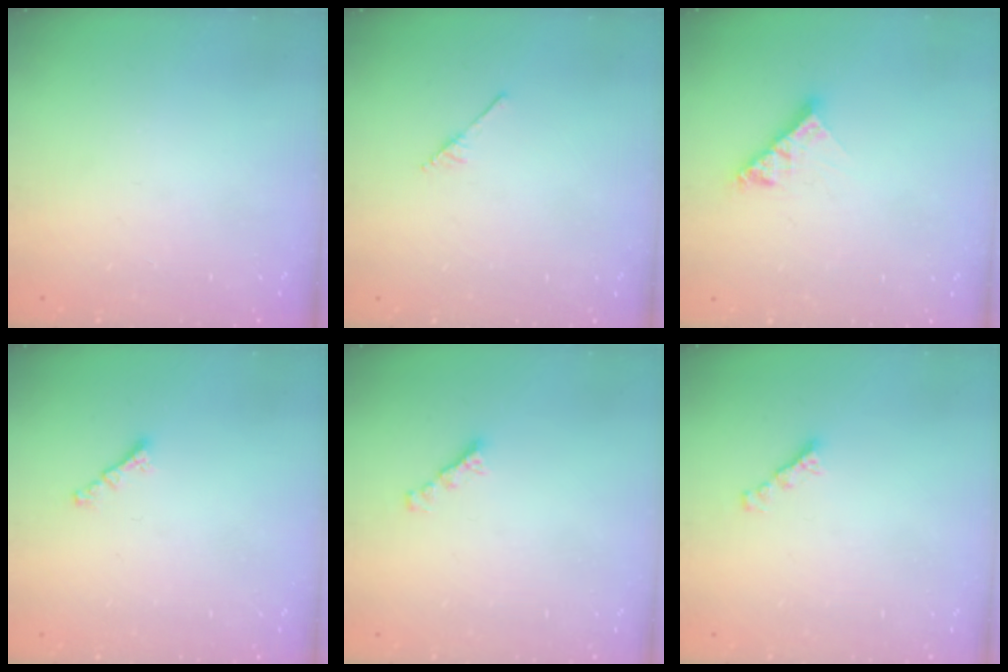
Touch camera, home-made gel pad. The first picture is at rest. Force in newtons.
{"total": 2.5, "press": 2.4, "slide": 0.3}
{"total": 8.8, "press": 8.7, "slide": 0.8}
{"total": 0.6, "press": 0.5, "slide": 0.4}
{"total": 2.7, "press": 2.6, "slide": 0.7}
{"total": 2.7, "press": 2.6, "slide": 0.7}